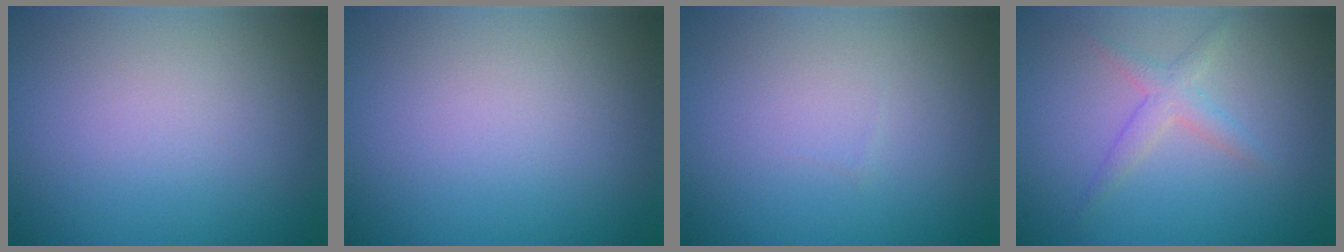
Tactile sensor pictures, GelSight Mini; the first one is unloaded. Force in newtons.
{"total": 0.0}
{"total": 0.0}
{"total": 1.8, "press": 1.8, "slide": 0.1}